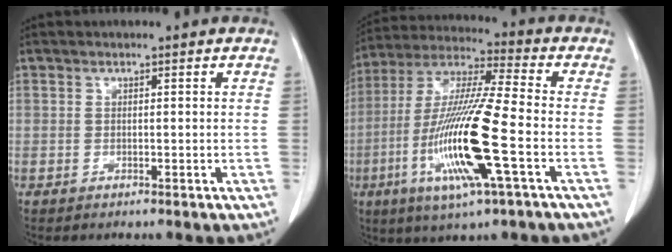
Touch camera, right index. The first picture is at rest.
{"total": 17.7, "force": [-5.0, 0.8, 17.0], "torque": [-0.352, -0.019, -0.098]}